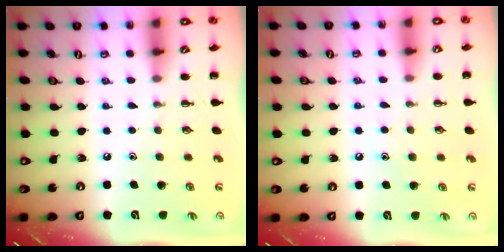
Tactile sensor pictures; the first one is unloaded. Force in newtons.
{"total": 6.4, "press": 6.2, "slide": 1.4}